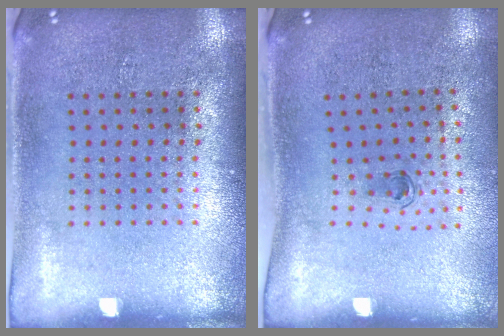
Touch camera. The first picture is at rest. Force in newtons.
{"total": 0.6, "press": 0.4, "slide": 0.5}